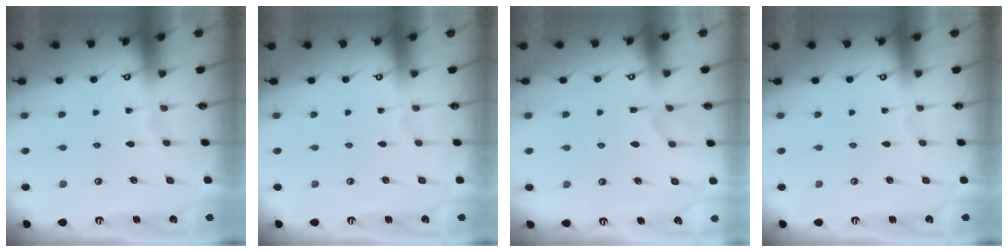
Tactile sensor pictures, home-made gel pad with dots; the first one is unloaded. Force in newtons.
{"total": 0.0}
{"total": 1.6, "press": 1.2, "slide": 1.2}
{"total": 0.0}